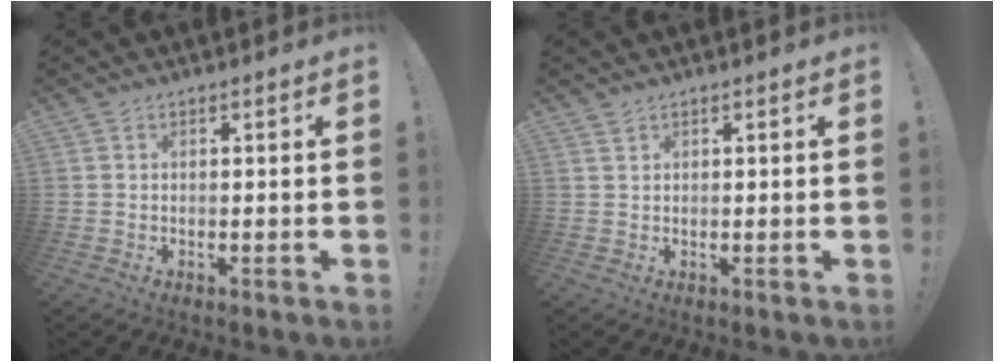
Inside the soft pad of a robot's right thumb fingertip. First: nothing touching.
{"total": 1.0, "force": [0.9, 0.4, 0.3], "torque": [-0.006, -0.001, 0.017]}